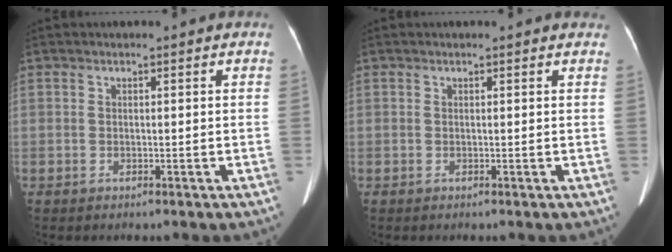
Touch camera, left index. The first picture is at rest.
{"total": 1.5, "force": [1.4, 0.4, 0.3], "torque": [-0.012, -0.002, 0.001]}